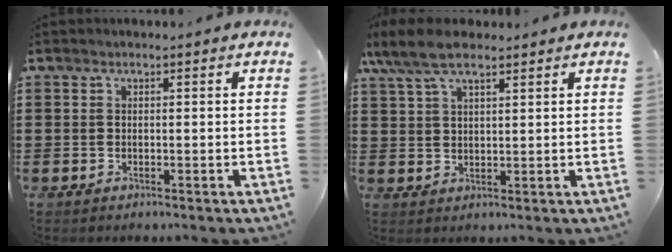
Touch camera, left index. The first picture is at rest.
{"total": 7.2, "force": [5.1, 2.4, 4.5], "torque": [-0.106, -0.004, 0.093]}